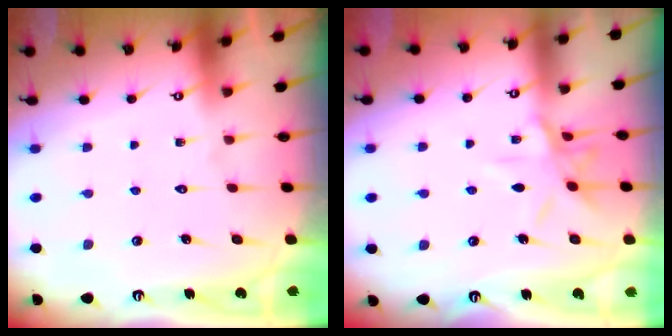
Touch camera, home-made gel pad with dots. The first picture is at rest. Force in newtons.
{"total": 8.9, "press": 8.9, "slide": 0.7}